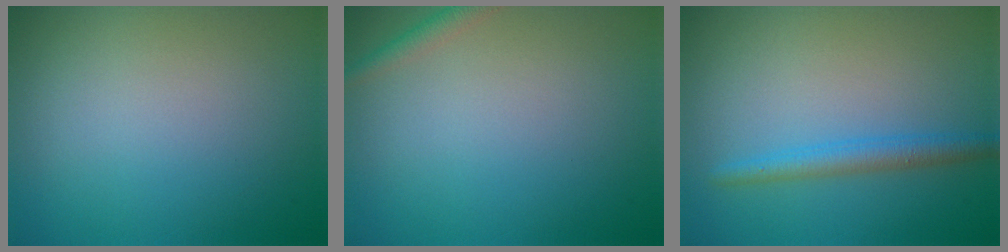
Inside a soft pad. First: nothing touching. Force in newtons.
{"total": 1.4, "press": 1.4, "slide": 0.1}
{"total": 2.4, "press": 2.4, "slide": 0.2}